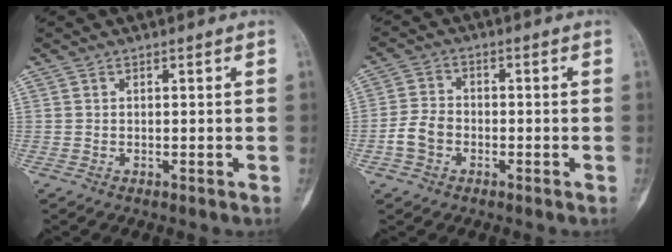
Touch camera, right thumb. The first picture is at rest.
{"total": 5.2, "force": [-1.9, 3.9, 3.0], "torque": [-0.054, 0.018, -0.040]}